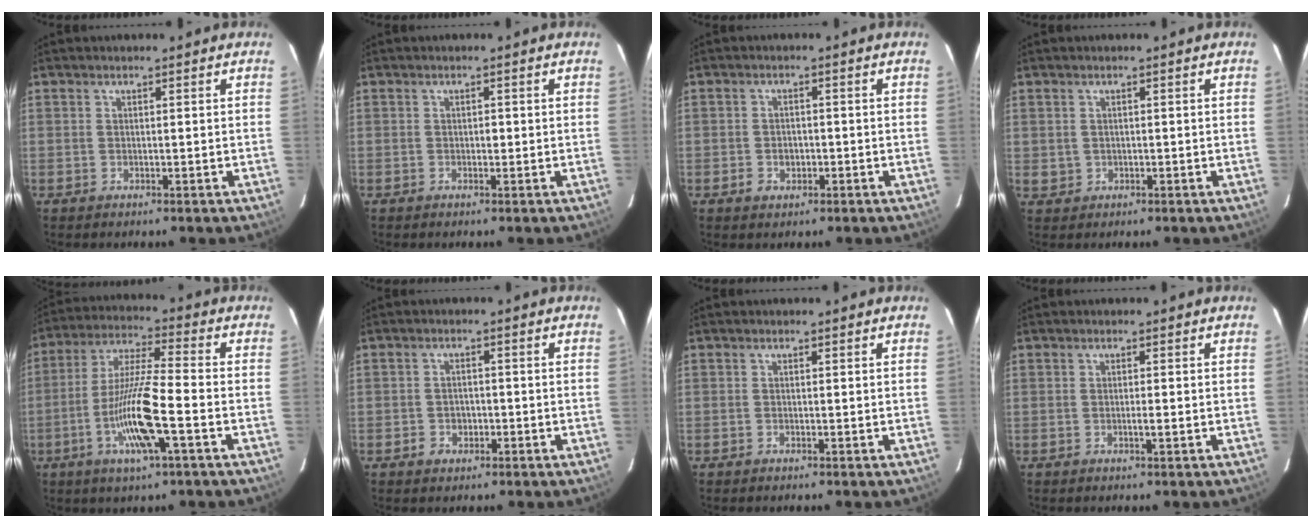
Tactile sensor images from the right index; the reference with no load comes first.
{"total": 0.8, "force": [-0.1, 0.4, 0.6], "torque": [-0.010, 0.002, -0.001]}
{"total": 2.5, "force": [-0.9, 1.9, 1.3], "torque": [-0.018, 0.004, -0.005]}
{"total": 1.4, "force": [0.0, 1.4, 0.3], "torque": [-0.008, 0.001, 0.008]}
{"total": 12.8, "force": [-4.3, 0.7, 12.1], "torque": [-0.238, -0.007, -0.082]}
{"total": 2.5, "force": [-1.0, 2.0, 1.0], "torque": [-0.013, 0.006, -0.010]}
{"total": 0.0}
{"total": 0.9, "force": [-0.2, -0.1, 0.9], "torque": [-0.019, 0.000, -0.004]}